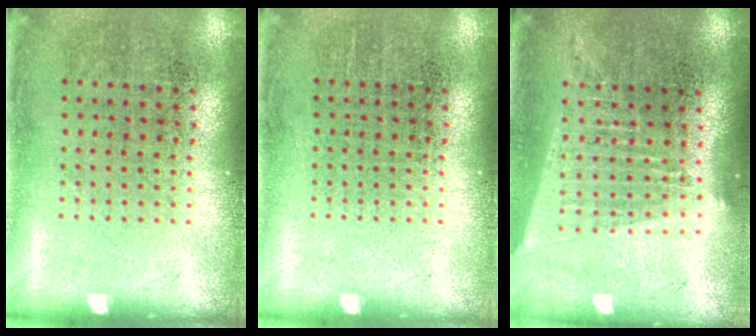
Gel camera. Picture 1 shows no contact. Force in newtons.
{"total": 0.0}
{"total": 1.8, "press": 1.6, "slide": 0.9}